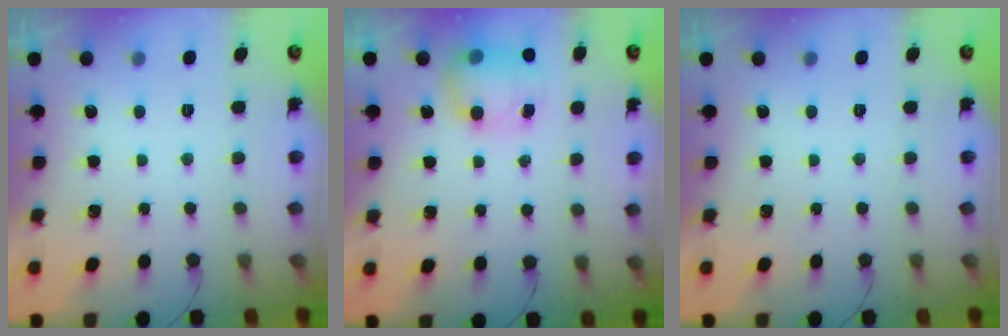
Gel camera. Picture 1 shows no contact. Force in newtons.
{"total": 8.0, "press": 8.0, "slide": 0.5}
{"total": 0.0}